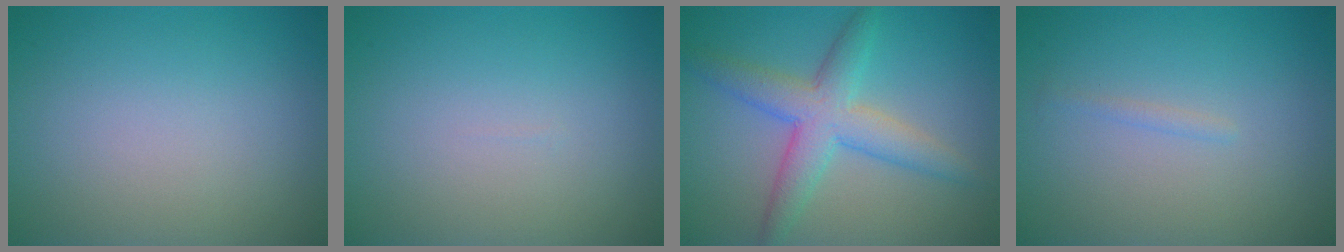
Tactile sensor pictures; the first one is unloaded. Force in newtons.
{"total": 0.0}
{"total": 5.2, "press": 5.2, "slide": 0.1}
{"total": 0.6, "press": 0.6, "slide": 0.0}